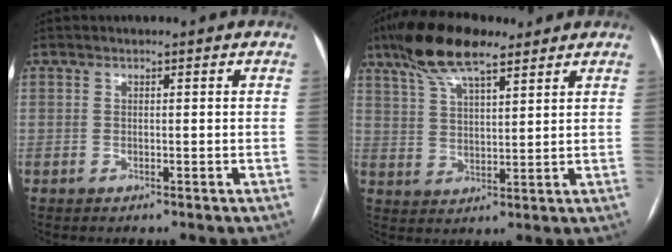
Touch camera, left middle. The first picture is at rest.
{"total": 11.0, "force": [7.9, 2.8, 7.1], "torque": [-0.140, 0.020, 0.144]}